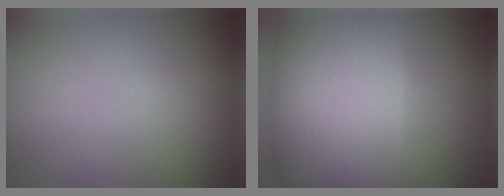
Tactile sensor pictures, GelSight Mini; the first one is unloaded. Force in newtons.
{"total": 15.4, "press": 15.4, "slide": 0.4}